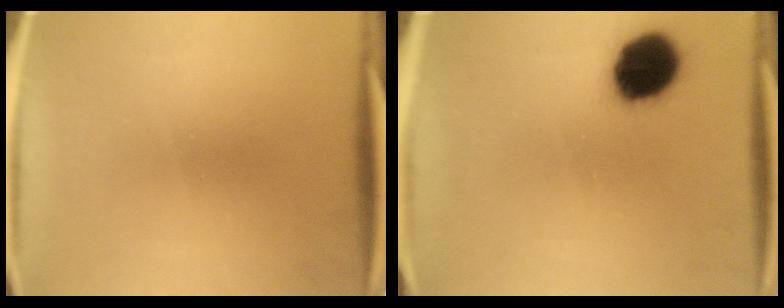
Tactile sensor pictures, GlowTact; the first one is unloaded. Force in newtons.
{"total": 11.9}